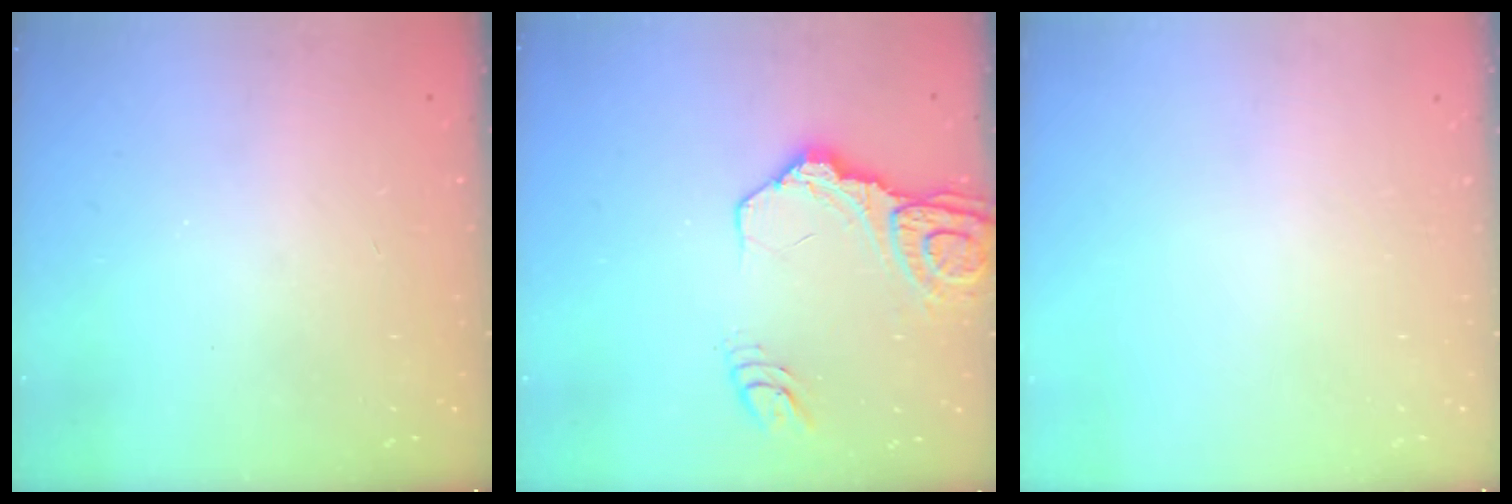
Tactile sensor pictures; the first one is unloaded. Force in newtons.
{"total": 14.3, "press": 14.2, "slide": 1.7}
{"total": 0.0}